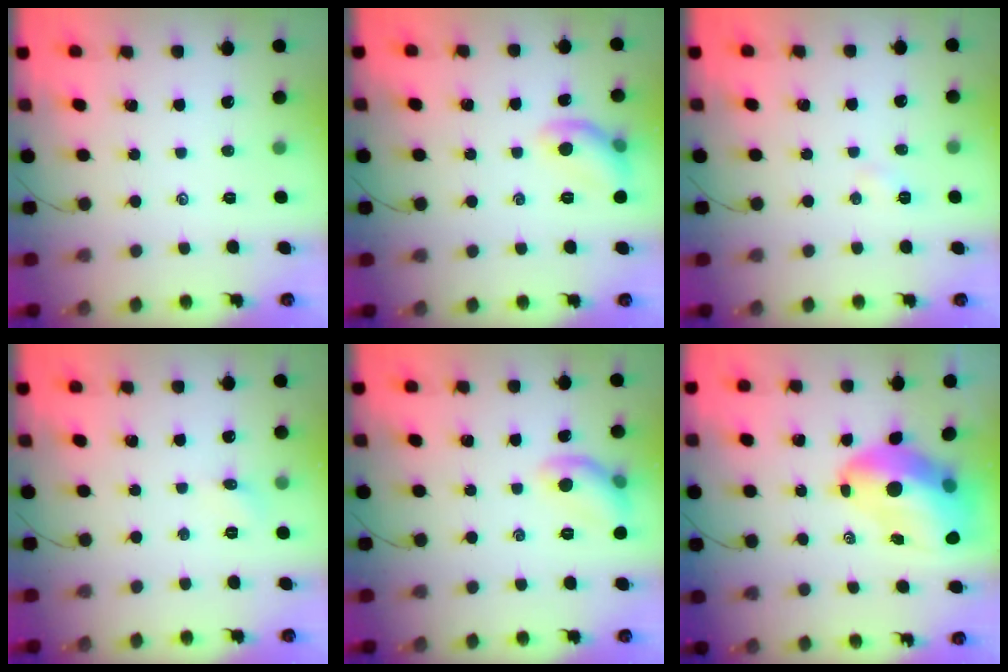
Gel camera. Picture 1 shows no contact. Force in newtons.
{"total": 8.4, "press": 8.3, "slide": 1.4}
{"total": 2.4, "press": 2.3, "slide": 0.8}
{"total": 4.2, "press": 3.9, "slide": 1.5}
{"total": 8.4, "press": 8.3, "slide": 1.4}
{"total": 14.4, "press": 13.8, "slide": 4.0}